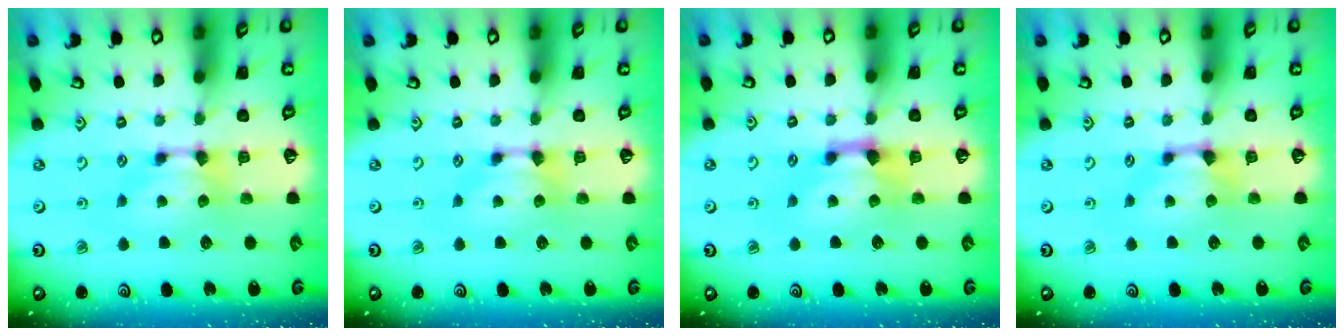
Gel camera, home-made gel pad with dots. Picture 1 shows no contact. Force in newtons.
{"total": 0.0}
{"total": 1.5, "press": 0.5, "slide": 1.4}
{"total": 0.8, "press": 0.3, "slide": 0.7}